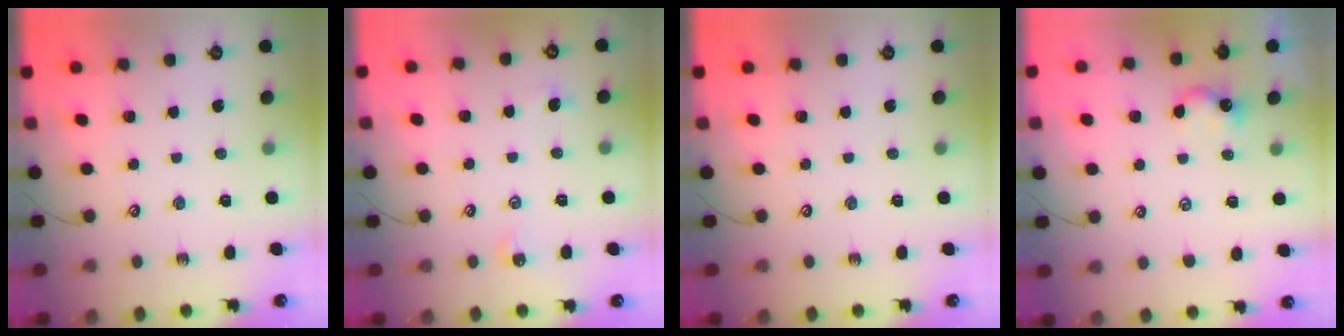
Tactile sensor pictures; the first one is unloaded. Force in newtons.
{"total": 2.6, "press": 2.6, "slide": 0.5}
{"total": 0.0}
{"total": 2.5, "press": 2.5, "slide": 0.2}